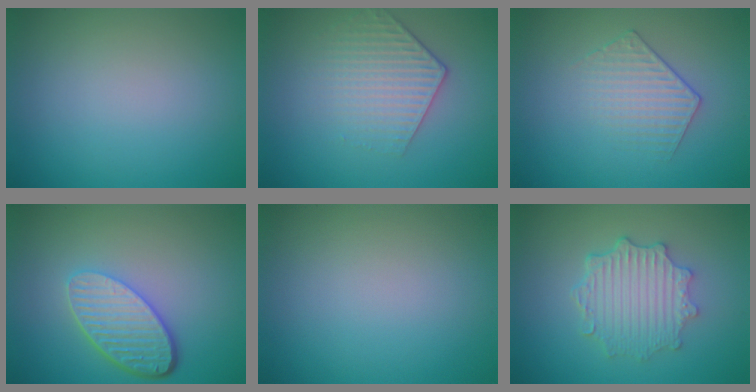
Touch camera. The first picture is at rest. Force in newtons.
{"total": 3.2, "press": 2.8, "slide": 1.5}
{"total": 1.9, "press": 1.4, "slide": 1.3}
{"total": 5.3, "press": 3.9, "slide": 3.6}
{"total": 0.0}
{"total": 4.7, "press": 3.7, "slide": 2.8}